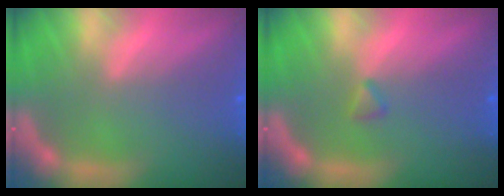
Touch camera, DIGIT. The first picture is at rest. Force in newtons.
{"total": 0.9}